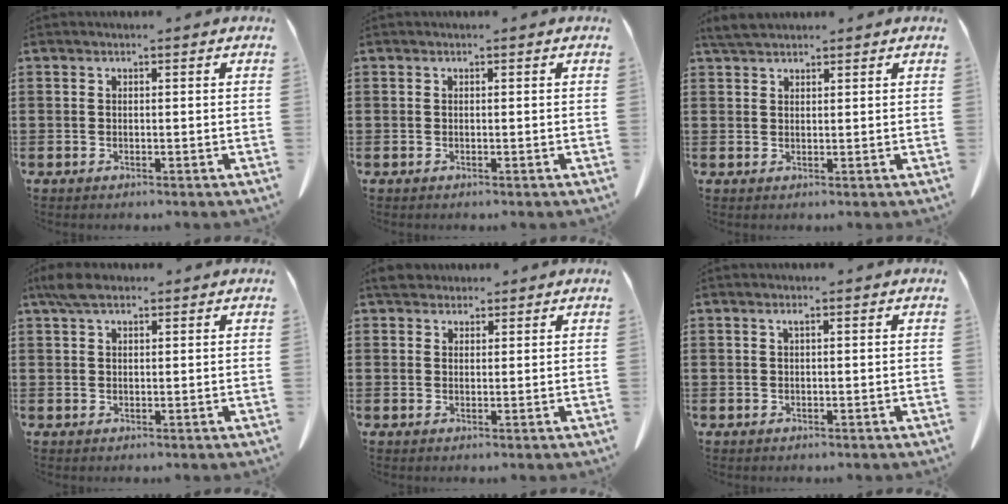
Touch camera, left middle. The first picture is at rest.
{"total": 0.0}
{"total": 3.0, "force": [2.7, 0.7, 1.3], "torque": [-0.032, -0.001, 0.053]}
{"total": 3.6, "force": [2.3, 1.3, 2.4], "torque": [-0.054, 0.005, 0.044]}
{"total": 3.0, "force": [2.5, 1.4, 0.9], "torque": [-0.018, 0.002, 0.048]}
{"total": 0.7, "force": [0.2, 0.0, 0.7], "torque": [-0.014, -0.002, 0.006]}